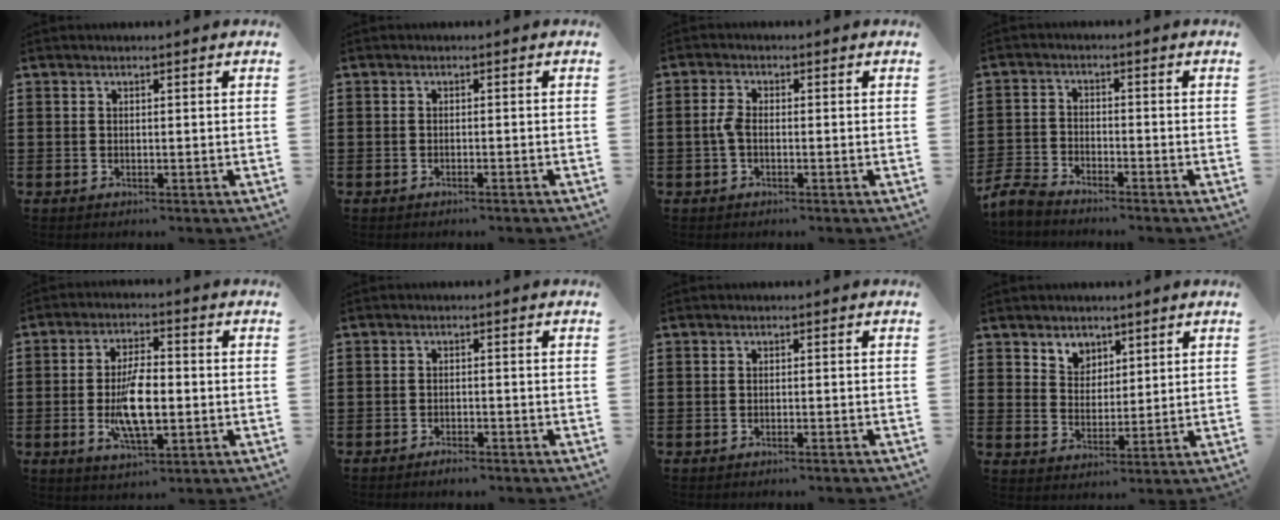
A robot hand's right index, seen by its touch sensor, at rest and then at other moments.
{"total": 0.7, "force": [-0.7, 0.0, 0.2], "torque": [-0.005, -0.001, -0.014]}
{"total": 2.6, "force": [-0.6, 1.2, 2.2], "torque": [-0.066, -0.005, -0.018]}
{"total": 4.0, "force": [-3.9, 0.5, 0.6], "torque": [-0.035, -0.006, -0.086]}
{"total": 9.4, "force": [-1.6, 3.7, 8.5], "torque": [-0.176, -0.006, -0.031]}
{"total": 1.3, "force": [-1.3, 0.1, 0.2], "torque": [-0.008, 0.001, -0.025]}
{"total": 0.8, "force": [-0.8, -0.1, 0.2], "torque": [-0.005, 0.001, -0.017]}
{"total": 4.1, "force": [3.0, 2.8, 0.0], "torque": [-0.017, 0.005, 0.057]}